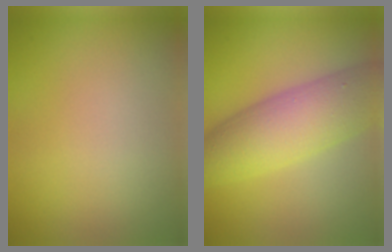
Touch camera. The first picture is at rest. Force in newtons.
{"total": 8.3, "press": 8.3, "slide": 0.1}